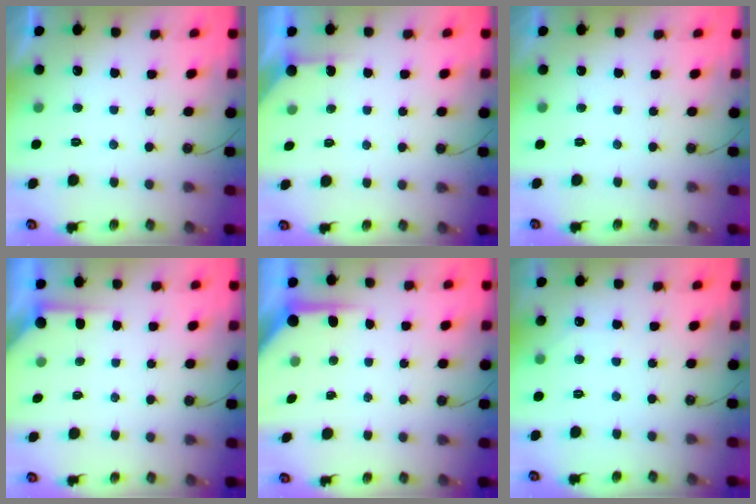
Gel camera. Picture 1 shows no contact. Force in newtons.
{"total": 2.3, "press": 2.3, "slide": 0.2}
{"total": 0.0}
{"total": 2.2, "press": 2.2, "slide": 0.3}
{"total": 6.5, "press": 6.5, "slide": 0.5}
{"total": 2.8, "press": 2.8, "slide": 0.4}